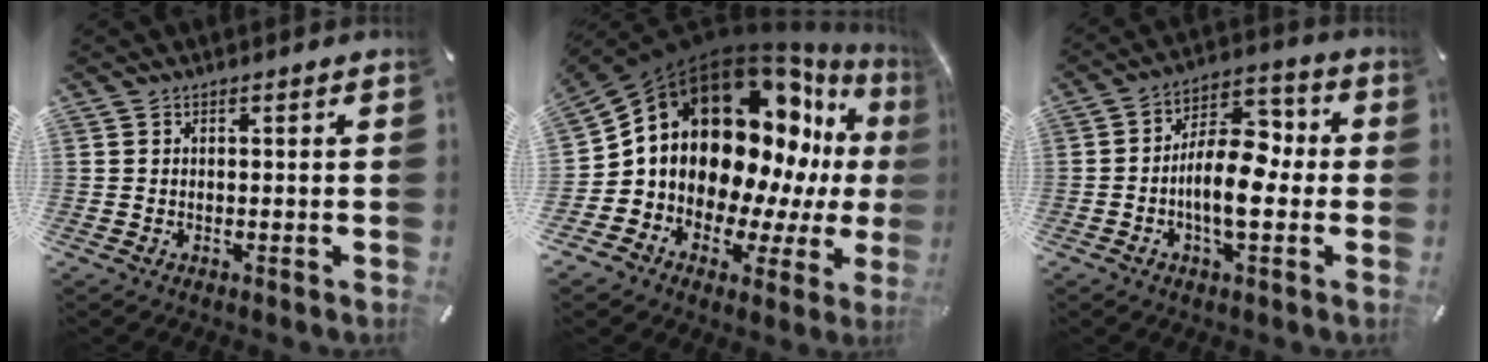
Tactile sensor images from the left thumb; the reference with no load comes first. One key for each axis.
{"total": 18.7, "fx": 5.6, "fy": 13.7, "fz": 11.4, "tx": -0.168, "ty": -0.086, "tz": 0.114}
{"total": 12.1, "fx": -2.6, "fy": 6.5, "fz": 9.9, "tx": -0.166, "ty": 0.004, "tz": -0.047}